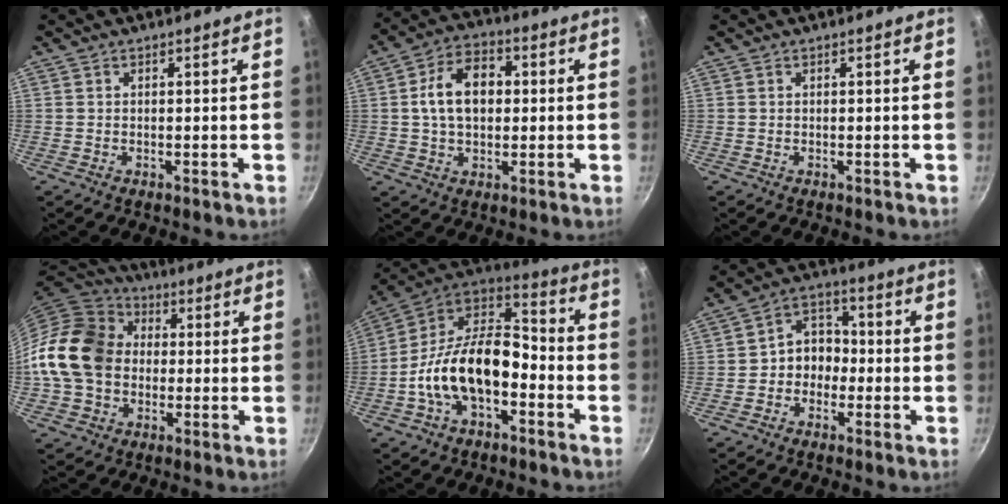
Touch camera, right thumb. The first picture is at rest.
{"total": 11.2, "force": [1.3, 7.6, 8.2], "torque": [-0.111, 0.020, 0.010]}
{"total": 0.0}
{"total": 17.4, "force": [0.1, 14.0, 10.4], "torque": [-0.179, 0.034, -0.009]}
{"total": 18.6, "force": [-5.6, 10.7, 14.1], "torque": [-0.228, 0.067, -0.118]}
{"total": 7.1, "force": [-1.5, 5.9, 3.7], "torque": [-0.010, 0.032, -0.037]}